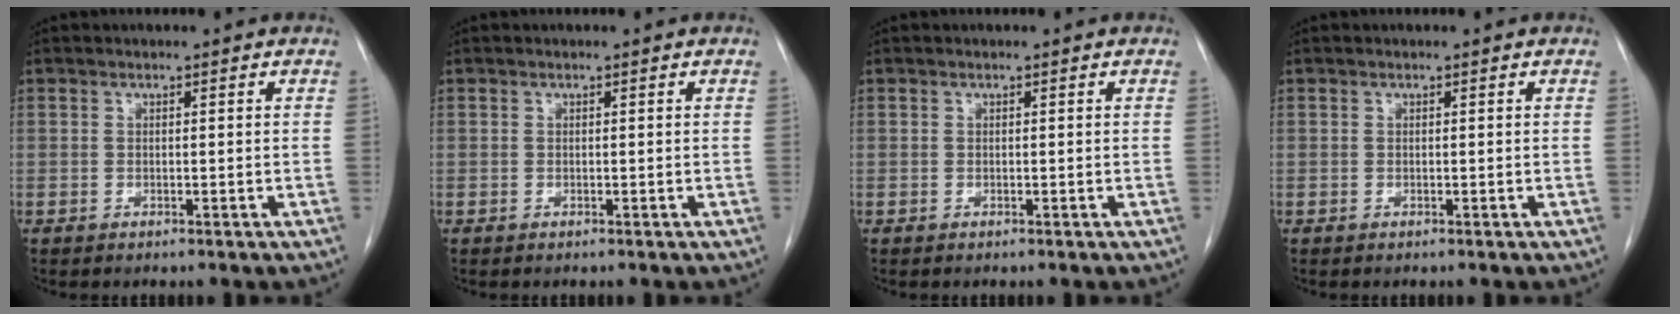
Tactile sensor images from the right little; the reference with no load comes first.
{"total": 0.0}
{"total": 0.0}
{"total": 0.0}